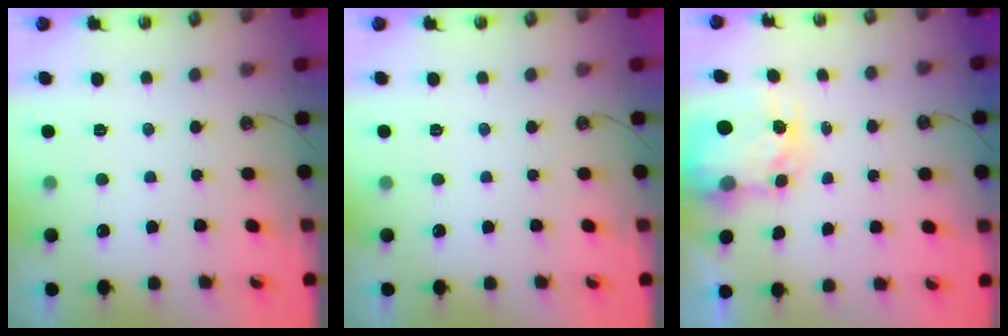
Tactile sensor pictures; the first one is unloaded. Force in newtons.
{"total": 0.0}
{"total": 4.8, "press": 4.8, "slide": 0.2}